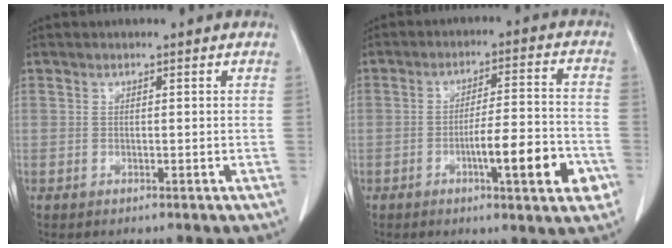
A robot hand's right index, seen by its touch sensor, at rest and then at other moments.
{"total": 10.9, "force": [-4.2, 1.2, 9.9], "torque": [-0.144, 0.006, -0.061]}